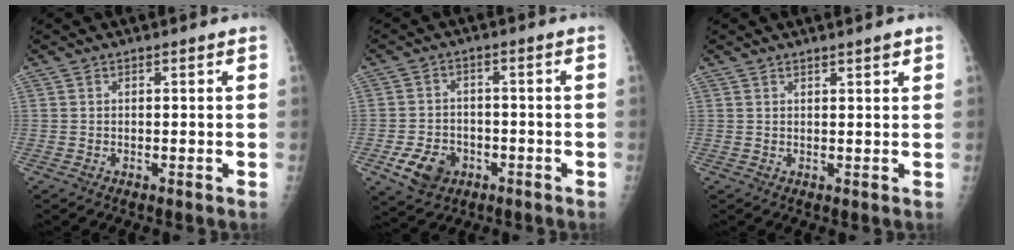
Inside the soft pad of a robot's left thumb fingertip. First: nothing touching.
{"total": 7.6, "force": [-3.3, 5.7, 3.7], "torque": [-0.053, 0.014, -0.051]}
{"total": 1.4, "force": [1.1, 0.2, 0.9], "torque": [-0.011, -0.006, 0.017]}